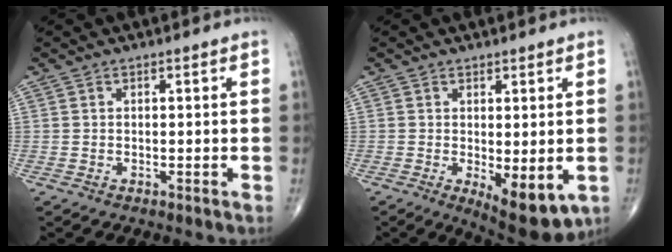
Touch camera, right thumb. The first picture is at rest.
{"total": 8.7, "force": [-2.1, 3.4, 7.7], "torque": [-0.097, -0.021, -0.020]}